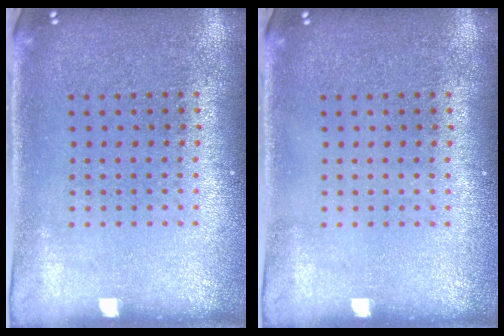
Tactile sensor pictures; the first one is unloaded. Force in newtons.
{"total": 0.0}